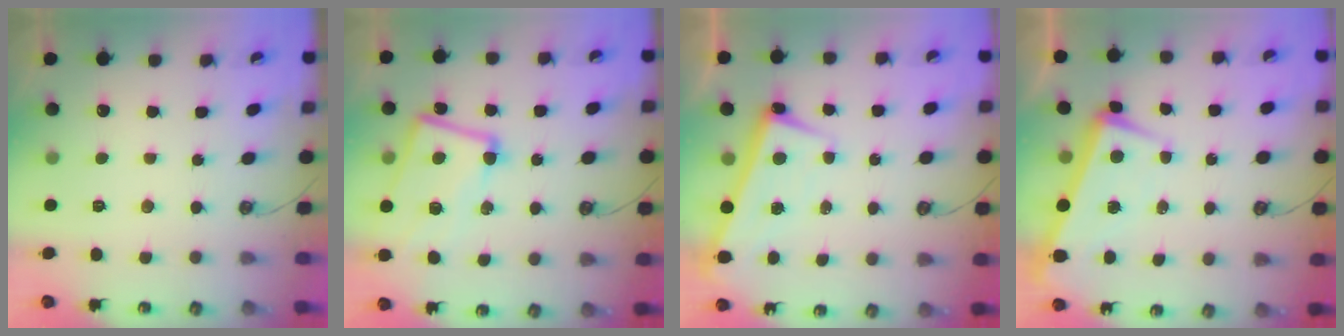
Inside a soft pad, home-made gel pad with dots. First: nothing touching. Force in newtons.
{"total": 8.2, "press": 8.0, "slide": 1.8}
{"total": 2.4, "press": 2.3, "slide": 0.7}
{"total": 1.4, "press": 1.1, "slide": 0.8}